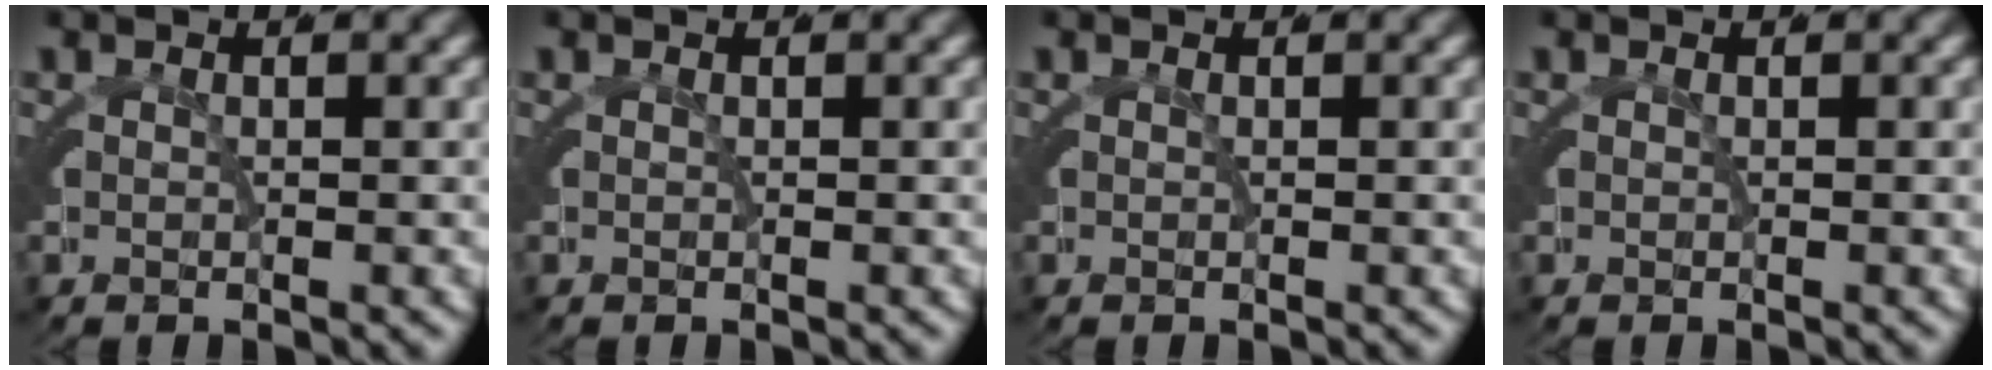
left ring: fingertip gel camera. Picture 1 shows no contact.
{"total": 0.0}
{"total": 0.0}
{"total": 0.0}